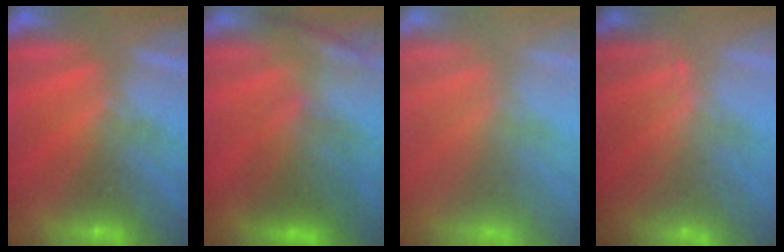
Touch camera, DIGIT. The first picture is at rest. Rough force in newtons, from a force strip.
{"total": 2.7}
{"total": 7.4}
{"total": 8.2}